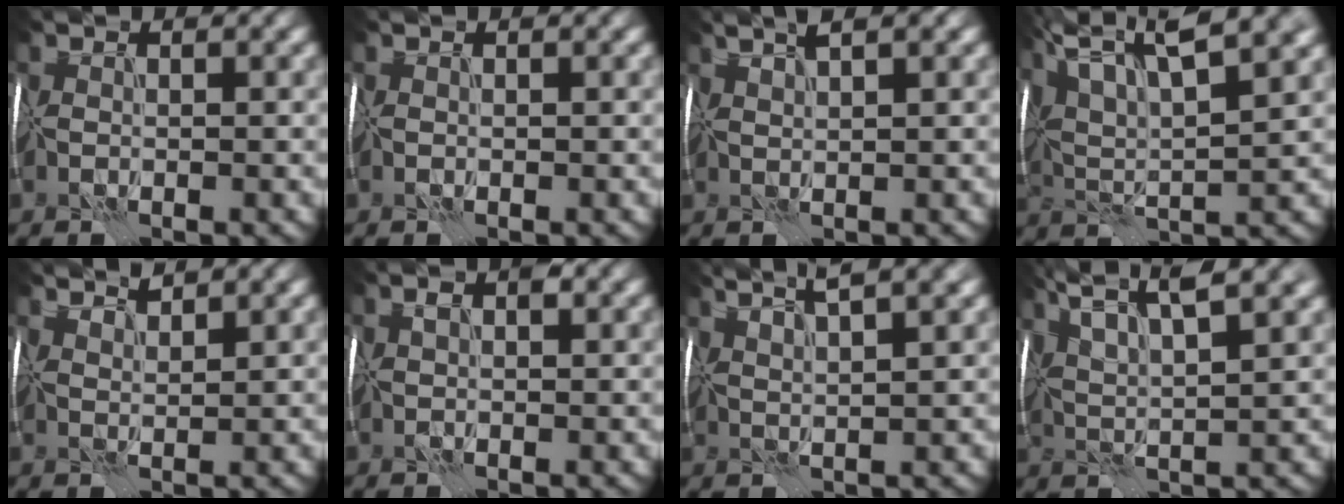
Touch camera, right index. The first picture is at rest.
{"total": 0.0}
{"total": 3.1, "force": [2.2, 0.4, 2.1], "torque": [-0.029, 0.019, 0.036]}
{"total": 11.2, "force": [7.1, 2.7, 8.2], "torque": [-0.139, 0.033, 0.104]}
{"total": 2.5, "force": [2.4, 0.0, 0.3], "torque": [-0.009, 0.006, 0.044]}
{"total": 1.4, "force": [0.5, 0.7, 1.1], "torque": [-0.013, 0.007, 0.005]}
{"total": 6.4, "force": [4.6, 1.3, 4.1], "torque": [-0.047, 0.034, 0.055]}
{"total": 7.9, "force": [5.6, 1.4, 5.5], "torque": [-0.087, 0.027, 0.078]}